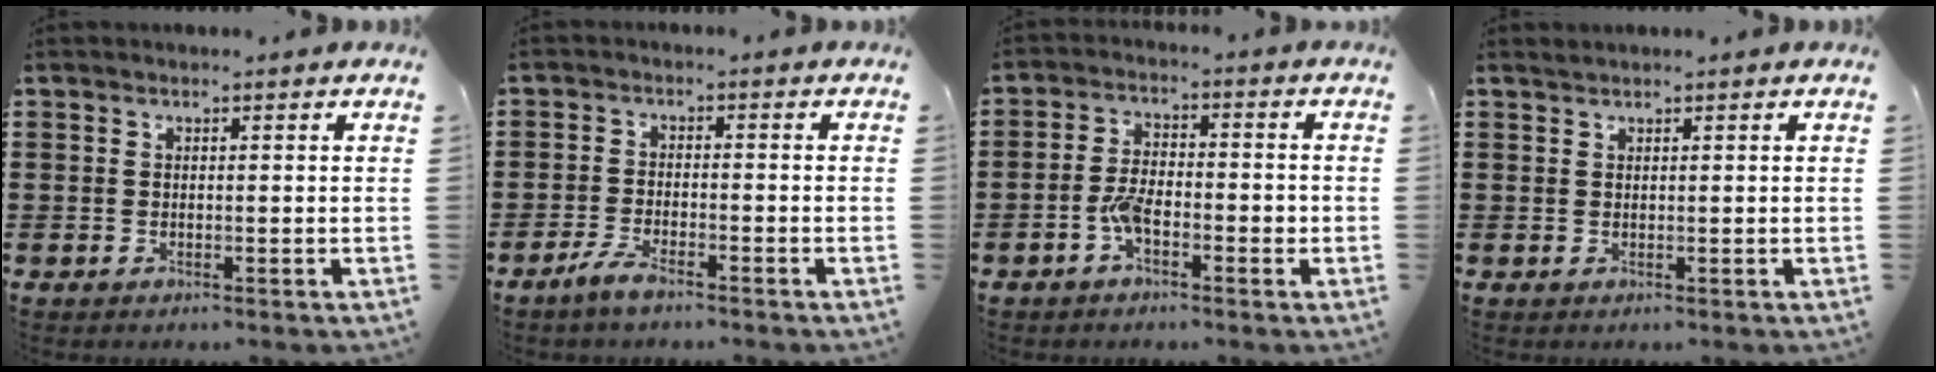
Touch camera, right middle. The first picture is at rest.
{"total": 3.4, "force": [-2.7, 0.5, 2.0], "torque": [-0.056, -0.004, -0.055]}
{"total": 4.5, "force": [-1.9, 2.1, 3.6], "torque": [-0.066, 0.009, -0.036]}
{"total": 0.5, "force": [0.5, 0.1, 0.0], "torque": [-0.002, 0.000, 0.010]}